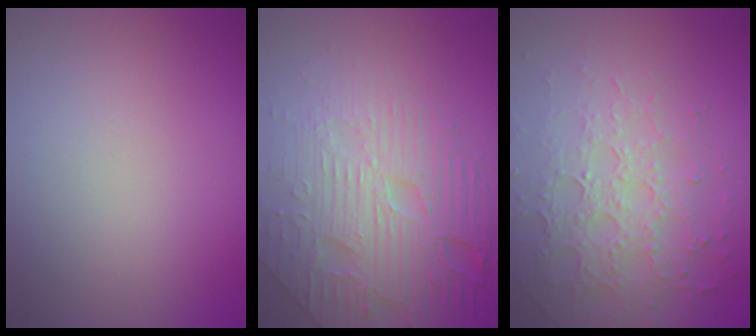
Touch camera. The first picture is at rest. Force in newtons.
{"total": 8.6, "press": 6.2, "slide": 6.0}
{"total": 4.8, "press": 4.2, "slide": 2.4}